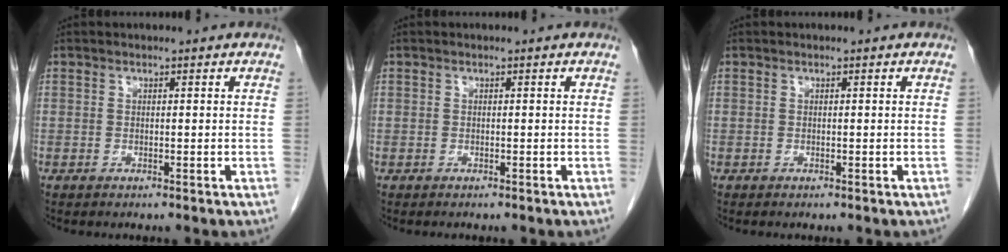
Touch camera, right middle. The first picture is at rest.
{"total": 0.0}
{"total": 0.0}